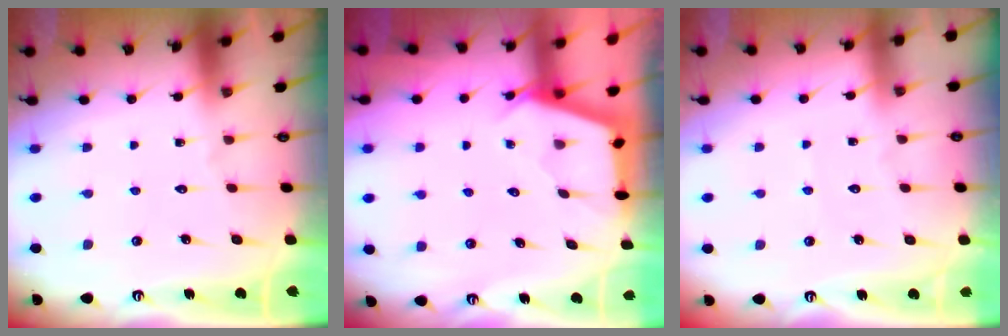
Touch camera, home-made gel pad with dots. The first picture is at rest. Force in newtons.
{"total": 2.6, "press": 2.6, "slide": 0.3}
{"total": 2.3, "press": 2.3, "slide": 0.3}